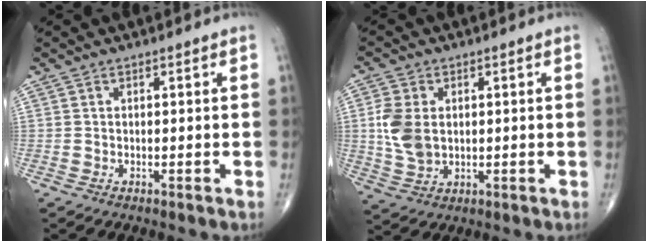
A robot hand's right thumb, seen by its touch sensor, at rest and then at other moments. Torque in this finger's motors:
{"motor_torque": [-0.40, 0.65, 0.83, 0.16, 0.08]}